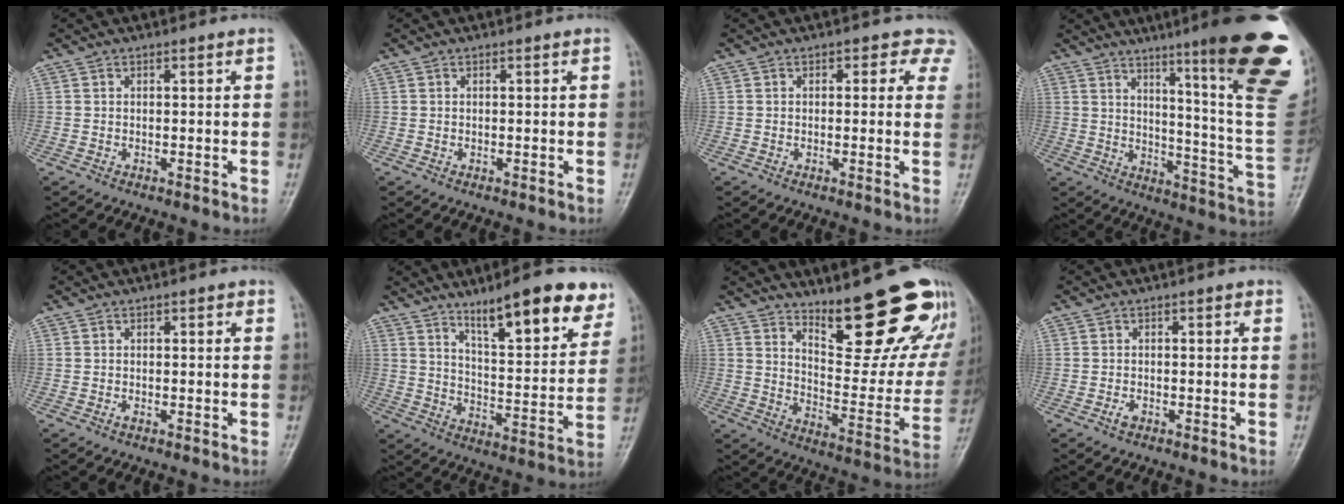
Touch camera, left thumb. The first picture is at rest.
{"total": 0.0}
{"total": 3.8, "force": [2.0, 2.7, 1.8], "torque": [0.022, -0.004, 0.002]}
{"total": 27.2, "force": [14.4, 3.1, 22.9], "torque": [-0.231, -0.070, 0.198]}
{"total": 1.0, "force": [-0.2, 0.5, 0.8], "torque": [-0.010, 0.004, -0.006]}
{"total": 16.9, "force": [11.2, 4.5, 11.8], "torque": [-0.133, -0.059, 0.173]}
{"total": 20.8, "force": [14.9, 6.6, 12.9], "torque": [-0.124, -0.115, 0.214]}
{"total": 1.7, "force": [-0.7, 1.0, 1.1], "torque": [-0.015, 0.004, -0.016]}